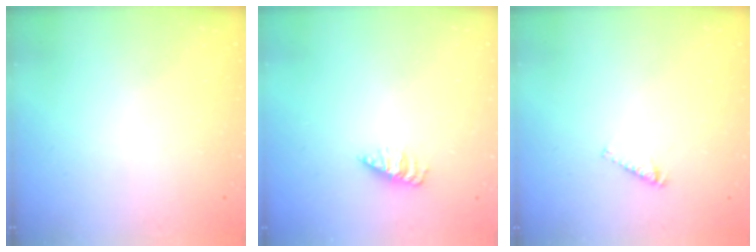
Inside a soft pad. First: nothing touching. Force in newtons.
{"total": 2.0, "press": 2.0, "slide": 0.3}
{"total": 3.7, "press": 3.7, "slide": 0.5}